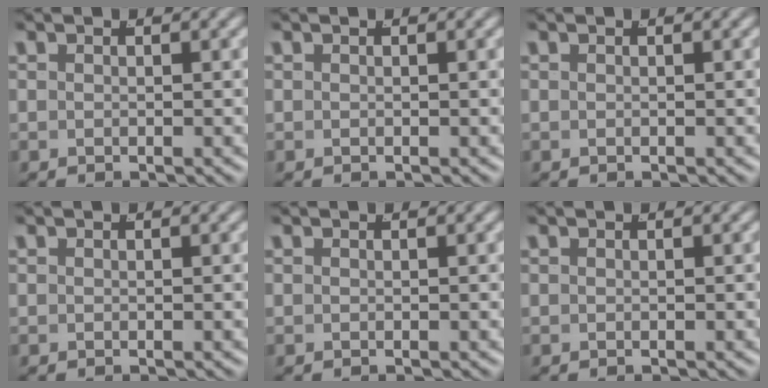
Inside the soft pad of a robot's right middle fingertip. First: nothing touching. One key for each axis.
{"total": 0.0}
{"total": 0.0}
{"total": 0.0}
{"total": 0.0}
{"total": 0.0}